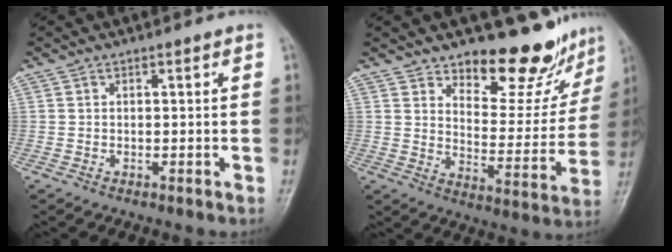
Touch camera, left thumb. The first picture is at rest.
{"total": 13.6, "force": [11.8, 5.0, 4.6], "torque": [-0.014, -0.105, 0.166]}